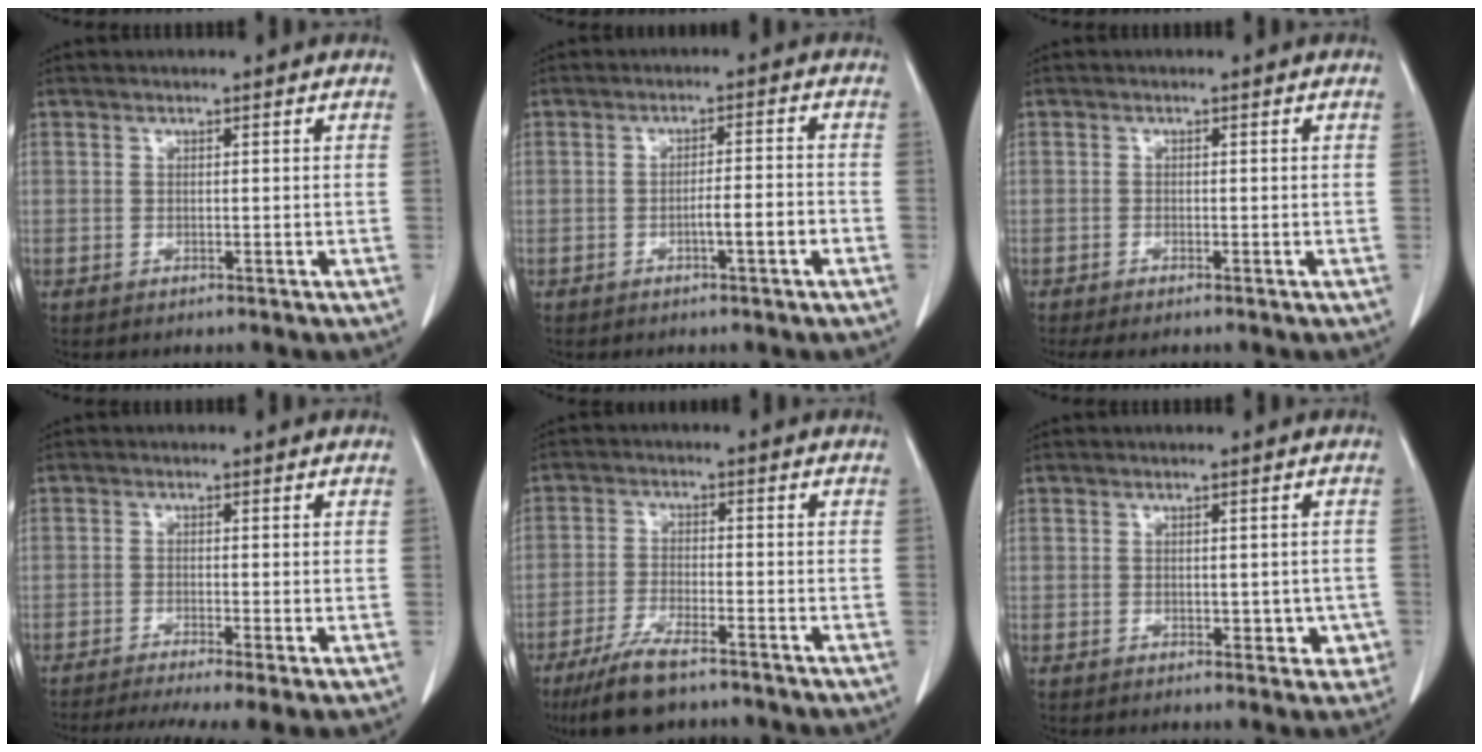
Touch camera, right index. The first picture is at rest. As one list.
[{"total": 3.8, "force": [-1.6, 0.0, 3.4], "torque": [-0.051, 0.005, -0.024]}, {"total": 2.1, "force": [-1.7, 0.3, 1.1], "torque": [-0.016, -0.006, -0.027]}, {"total": 9.6, "force": [-6.9, 1.0, 6.6], "torque": [-0.105, -0.013, -0.110]}, {"total": 7.9, "force": [-6.0, 1.4, 5.0], "torque": [-0.098, -0.019, -0.107]}, {"total": 3.3, "force": [-0.6, 2.2, 2.4], "torque": [-0.013, 0.007, 0.001]}]